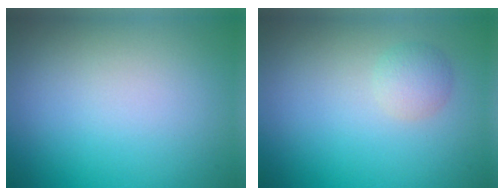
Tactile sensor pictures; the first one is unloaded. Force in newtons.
{"total": 1.6, "press": 1.6, "slide": 0.1}